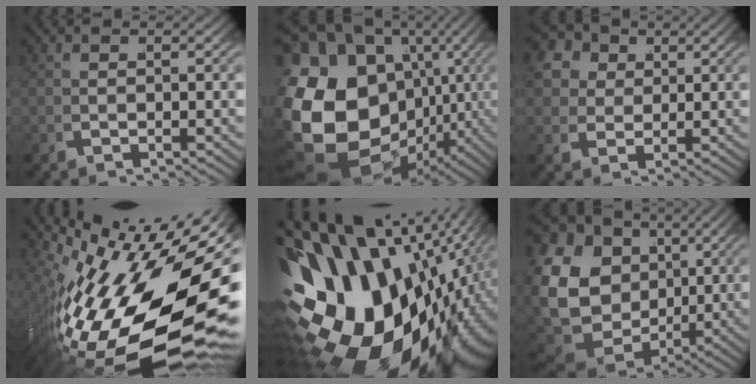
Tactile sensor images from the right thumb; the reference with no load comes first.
{"total": 24.7, "force": [-2.2, 19.0, 15.7], "torque": [-0.330, -0.086, -0.010]}
{"total": 7.7, "force": [2.9, 6.2, 3.5], "torque": [-0.080, -0.003, 0.043]}
{"total": 21.3, "force": [-2.1, 10.9, 18.2], "torque": [-0.297, -0.041, 0.004]}
{"total": 28.9, "force": [-2.7, 19.7, 20.9], "torque": [-0.381, -0.038, -0.023]}
{"total": 17.0, "force": [0.6, 13.7, 10.1], "torque": [-0.218, -0.037, 0.017]}